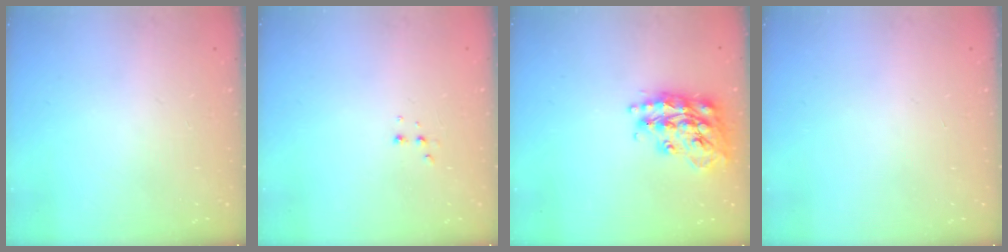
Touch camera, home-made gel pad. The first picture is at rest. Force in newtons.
{"total": 2.9, "press": 2.8, "slide": 1.0}
{"total": 19.7, "press": 19.7, "slide": 1.7}
{"total": 0.0}